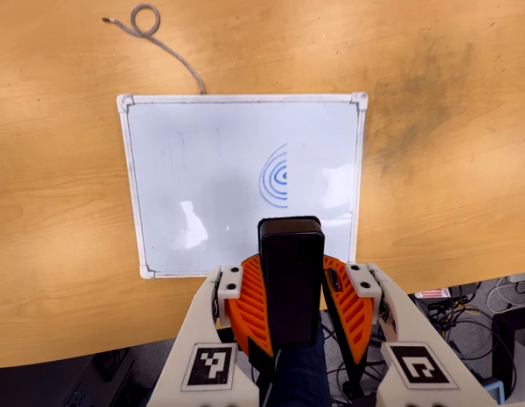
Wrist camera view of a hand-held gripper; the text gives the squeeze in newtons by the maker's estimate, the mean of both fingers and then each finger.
{"total": 8.0, "left": 8.1, "right": 7.9}